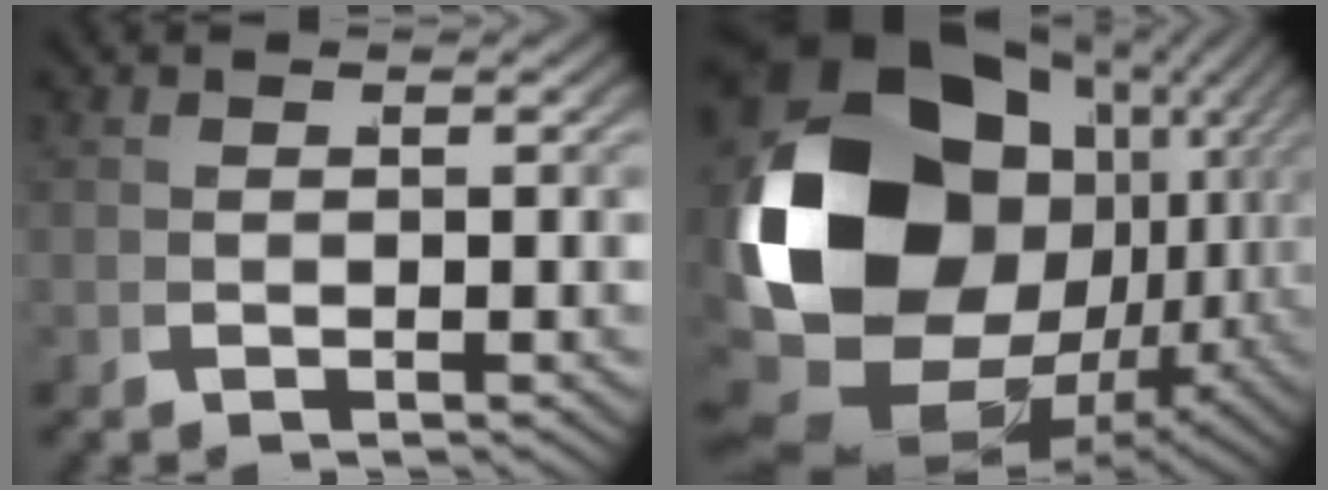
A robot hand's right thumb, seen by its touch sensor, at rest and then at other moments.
{"total": 25.8, "force": [-1.0, 17.3, 19.1], "torque": [-0.387, -0.069, 0.021]}